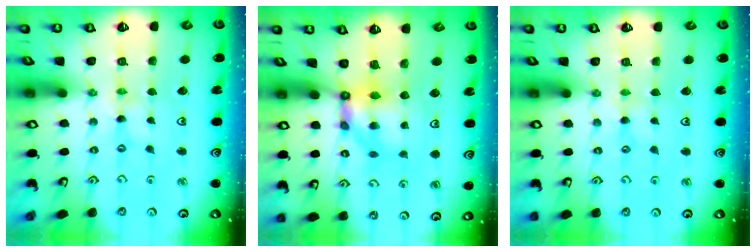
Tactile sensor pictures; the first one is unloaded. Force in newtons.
{"total": 6.3, "press": 6.3, "slide": 0.3}
{"total": 1.7, "press": 1.6, "slide": 0.3}